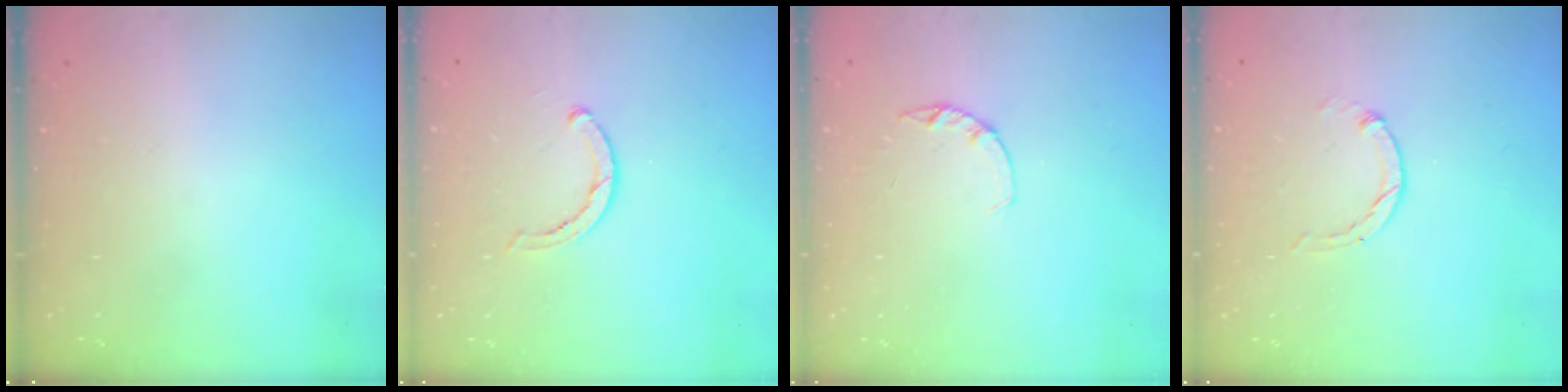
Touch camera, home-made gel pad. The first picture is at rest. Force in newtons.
{"total": 2.8, "press": 2.8, "slide": 0.2}
{"total": 2.2, "press": 2.2, "slide": 0.4}
{"total": 0.8, "press": 0.7, "slide": 0.2}